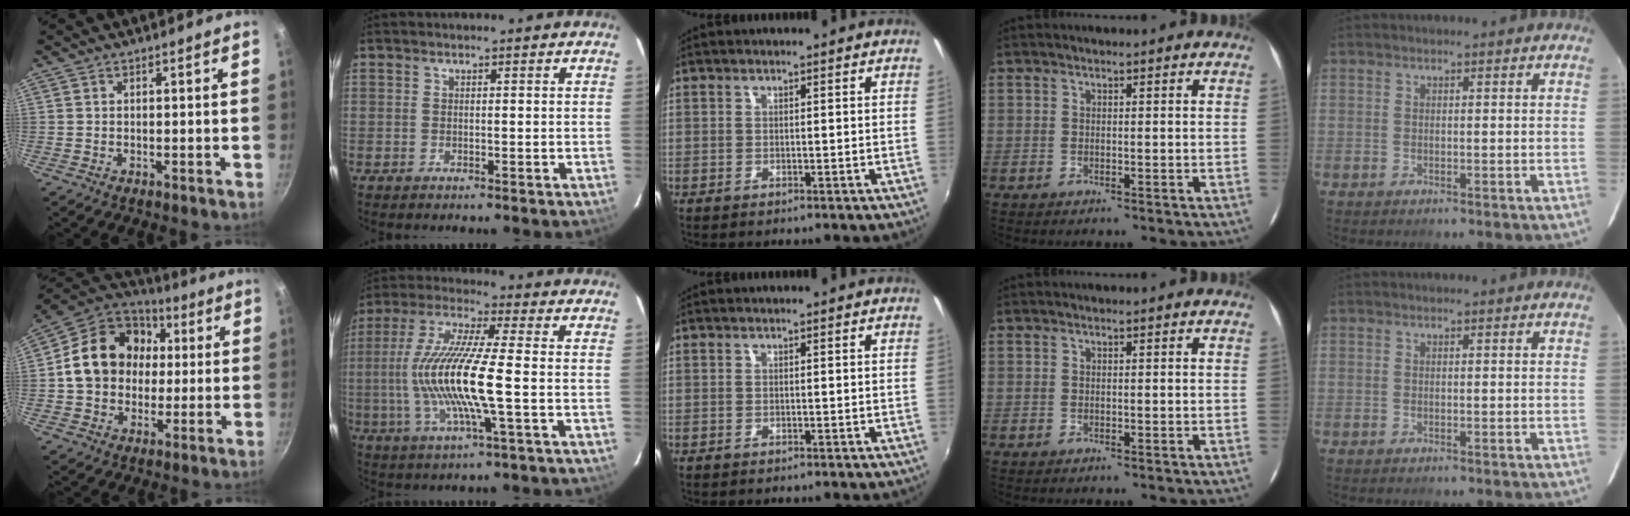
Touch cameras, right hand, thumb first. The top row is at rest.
{"thumb": {"total": 18.5, "force": [2.0, 15.0, 10.6], "torque": [-0.154, 0.032, 0.022]}, "index": {"total": 15.2, "force": [-2.2, 0.9, 15.0], "torque": [-0.299, -0.006, -0.042]}}